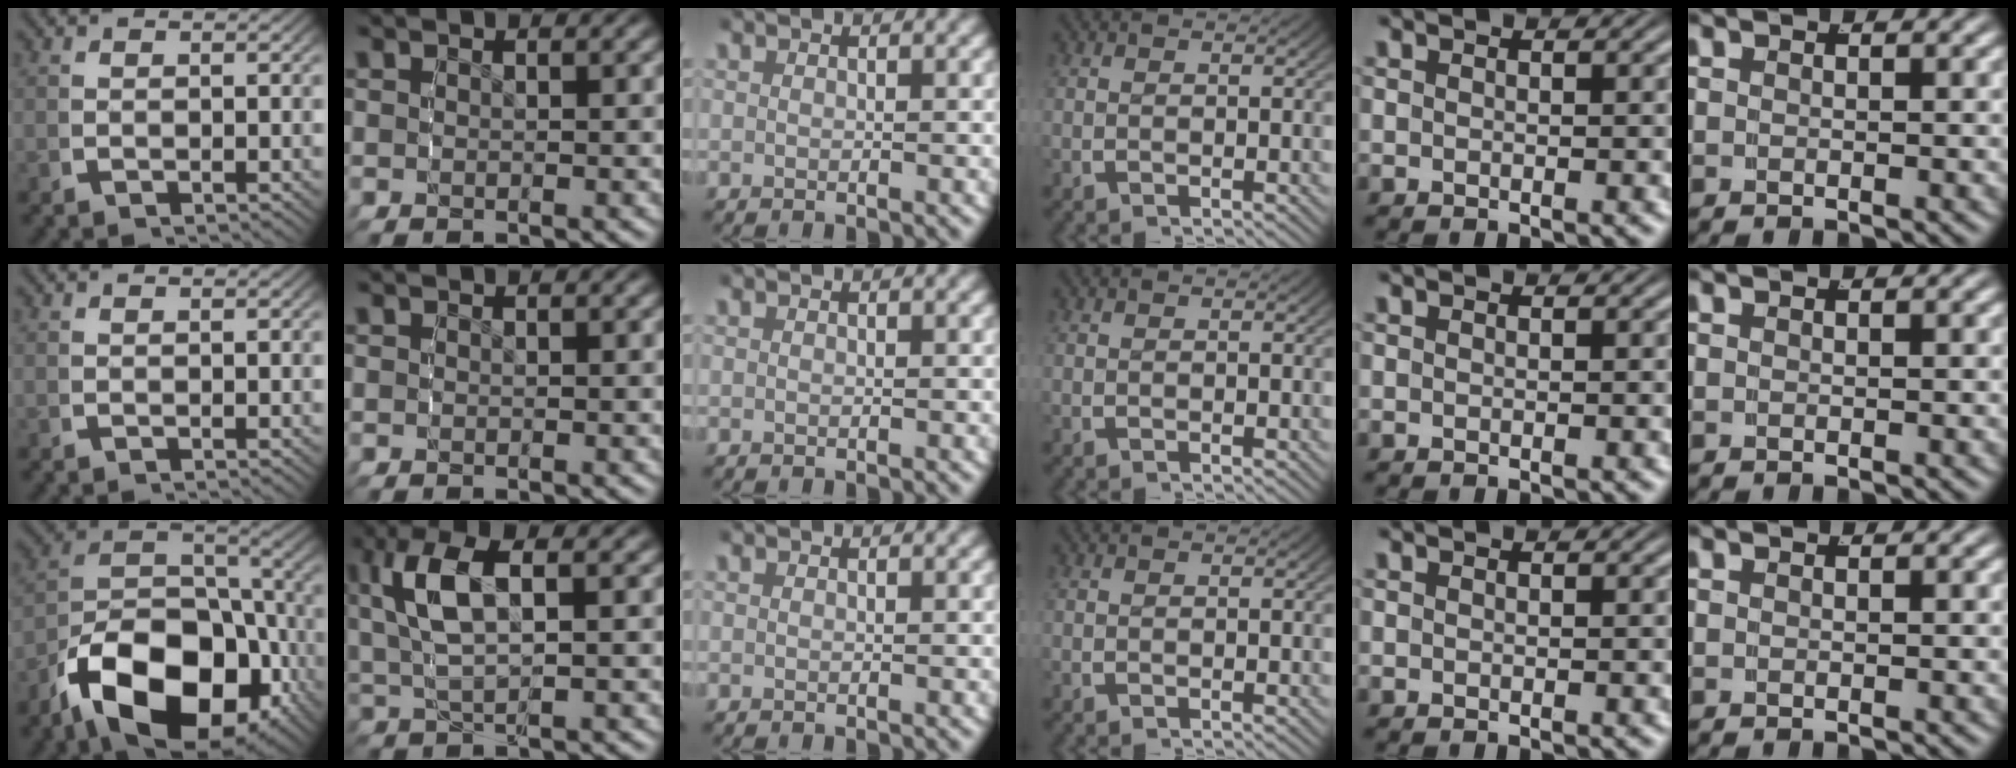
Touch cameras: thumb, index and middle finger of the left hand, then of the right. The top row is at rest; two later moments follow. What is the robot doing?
{"motion": "grasp_and_lifting", "object": "bowl"}